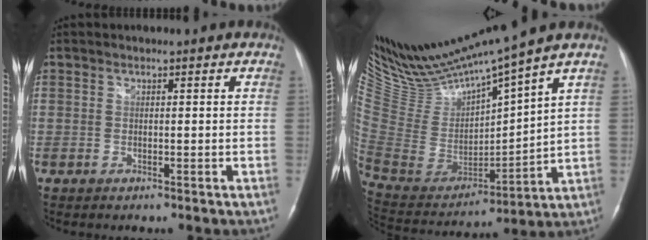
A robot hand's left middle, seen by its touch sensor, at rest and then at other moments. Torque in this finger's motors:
{"motor_torque": [-0.28, -0.29, -0.25, 0.01]}